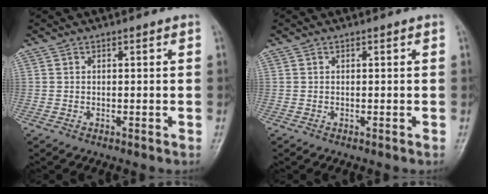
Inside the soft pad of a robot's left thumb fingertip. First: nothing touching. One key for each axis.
{"total": 0.0}